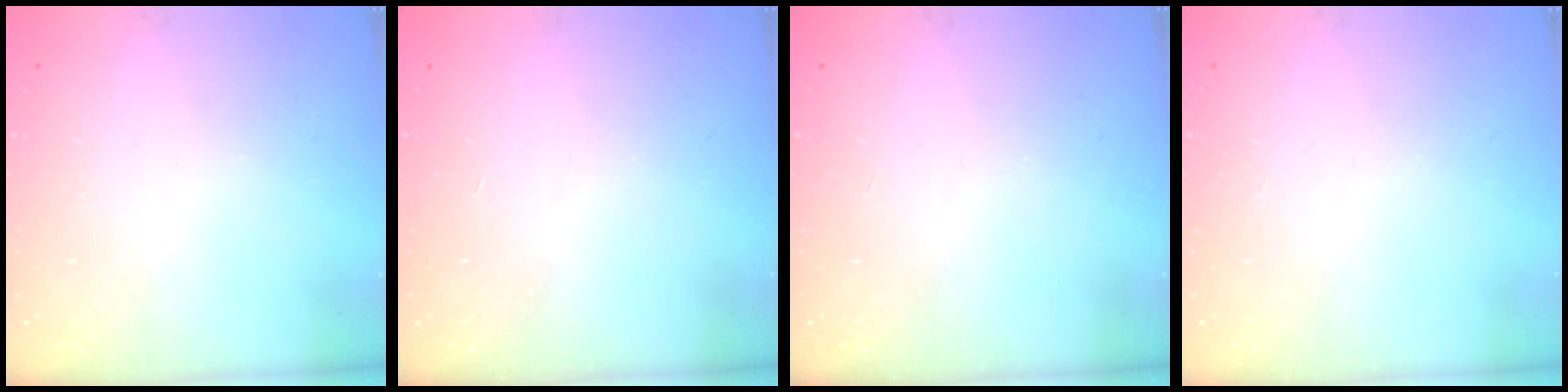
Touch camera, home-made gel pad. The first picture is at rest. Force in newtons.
{"total": 1.6, "press": 1.6, "slide": 0.1}
{"total": 0.0}
{"total": 0.0}